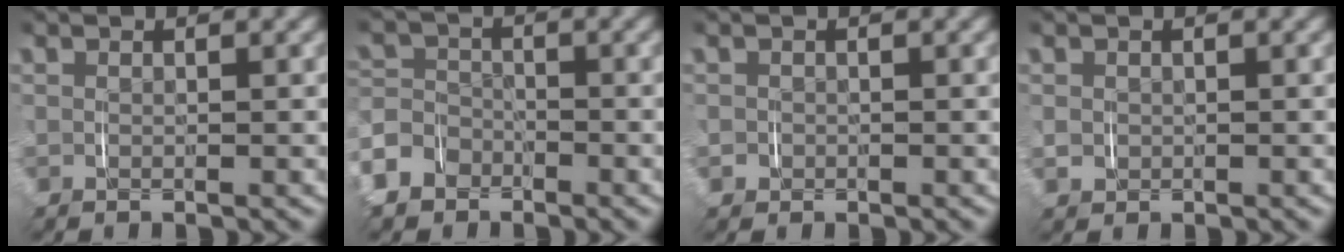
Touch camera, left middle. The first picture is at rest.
{"total": 6.2, "force": [-3.2, 5.2, 1.4], "torque": [-0.039, -0.015, -0.060]}
{"total": 1.1, "force": [-0.3, 1.1, 0.1], "torque": [-0.005, -0.005, -0.005]}
{"total": 1.1, "force": [0.0, 1.0, 0.3], "torque": [-0.010, -0.003, 0.003]}